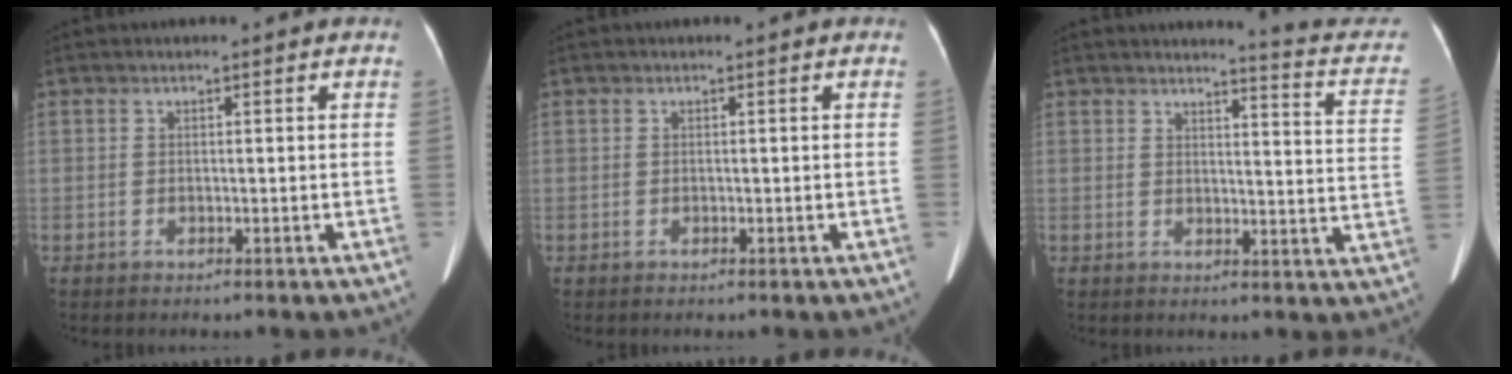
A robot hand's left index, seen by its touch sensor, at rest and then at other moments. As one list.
[{"total": 0.0}, {"total": 10.6, "force": [10.2, 0.0, 2.9], "torque": [-0.029, -0.069, 0.090]}]